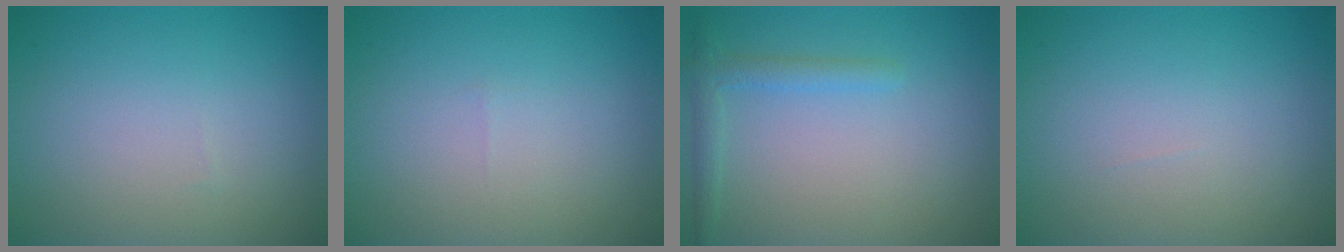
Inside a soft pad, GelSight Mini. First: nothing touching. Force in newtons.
{"total": 0.0}
{"total": 1.9, "press": 1.8, "slide": 0.2}
{"total": 0.0}